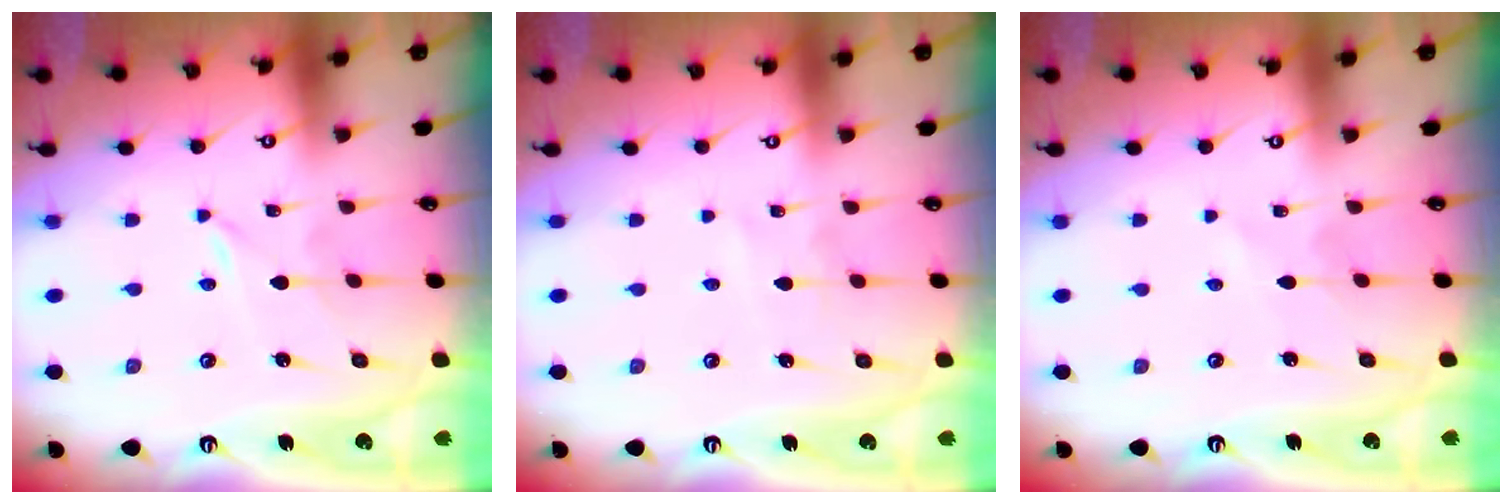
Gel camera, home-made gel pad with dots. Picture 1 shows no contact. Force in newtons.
{"total": 2.8, "press": 2.8, "slide": 0.4}
{"total": 0.8, "press": 0.8, "slide": 0.1}